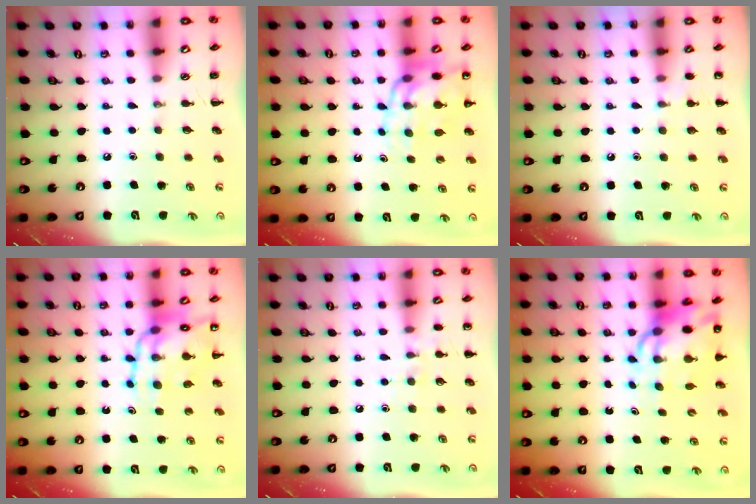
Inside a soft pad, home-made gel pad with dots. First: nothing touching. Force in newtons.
{"total": 12.8, "press": 12.5, "slide": 3.1}
{"total": 5.8, "press": 5.5, "slide": 1.9}
{"total": 13.0, "press": 12.6, "slide": 3.3}
{"total": 6.6, "press": 6.4, "slide": 1.6}
{"total": 11.5, "press": 11.1, "slide": 3.0}